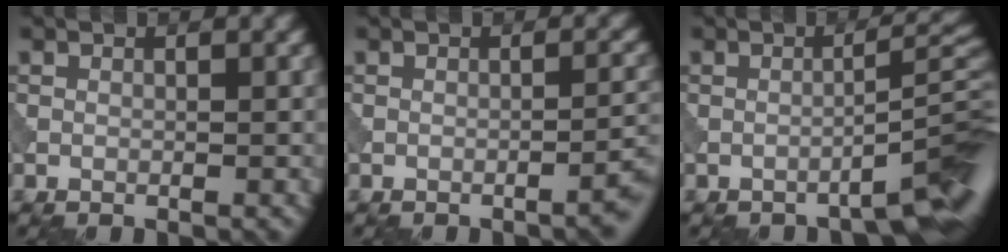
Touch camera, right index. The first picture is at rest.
{"total": 2.5, "force": [-1.4, 0.6, 2.0], "torque": [-0.018, 0.012, -0.026]}
{"total": 5.5, "force": [-3.7, 0.8, 4.0], "torque": [-0.043, 0.024, -0.057]}